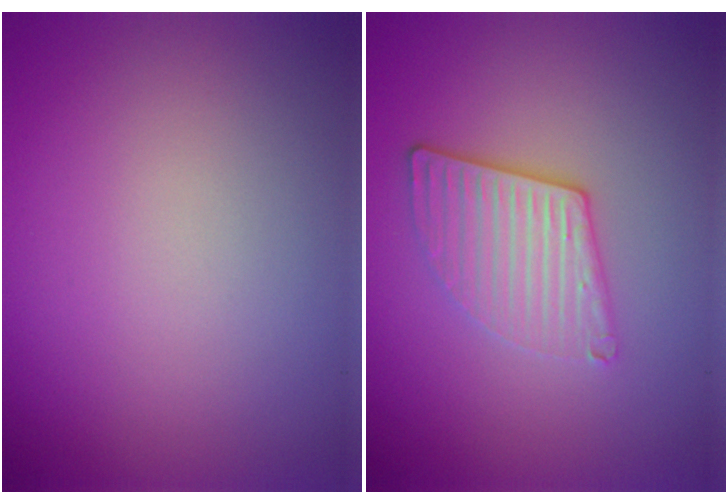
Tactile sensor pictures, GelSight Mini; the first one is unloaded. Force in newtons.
{"total": 3.4, "press": 2.9, "slide": 1.7}